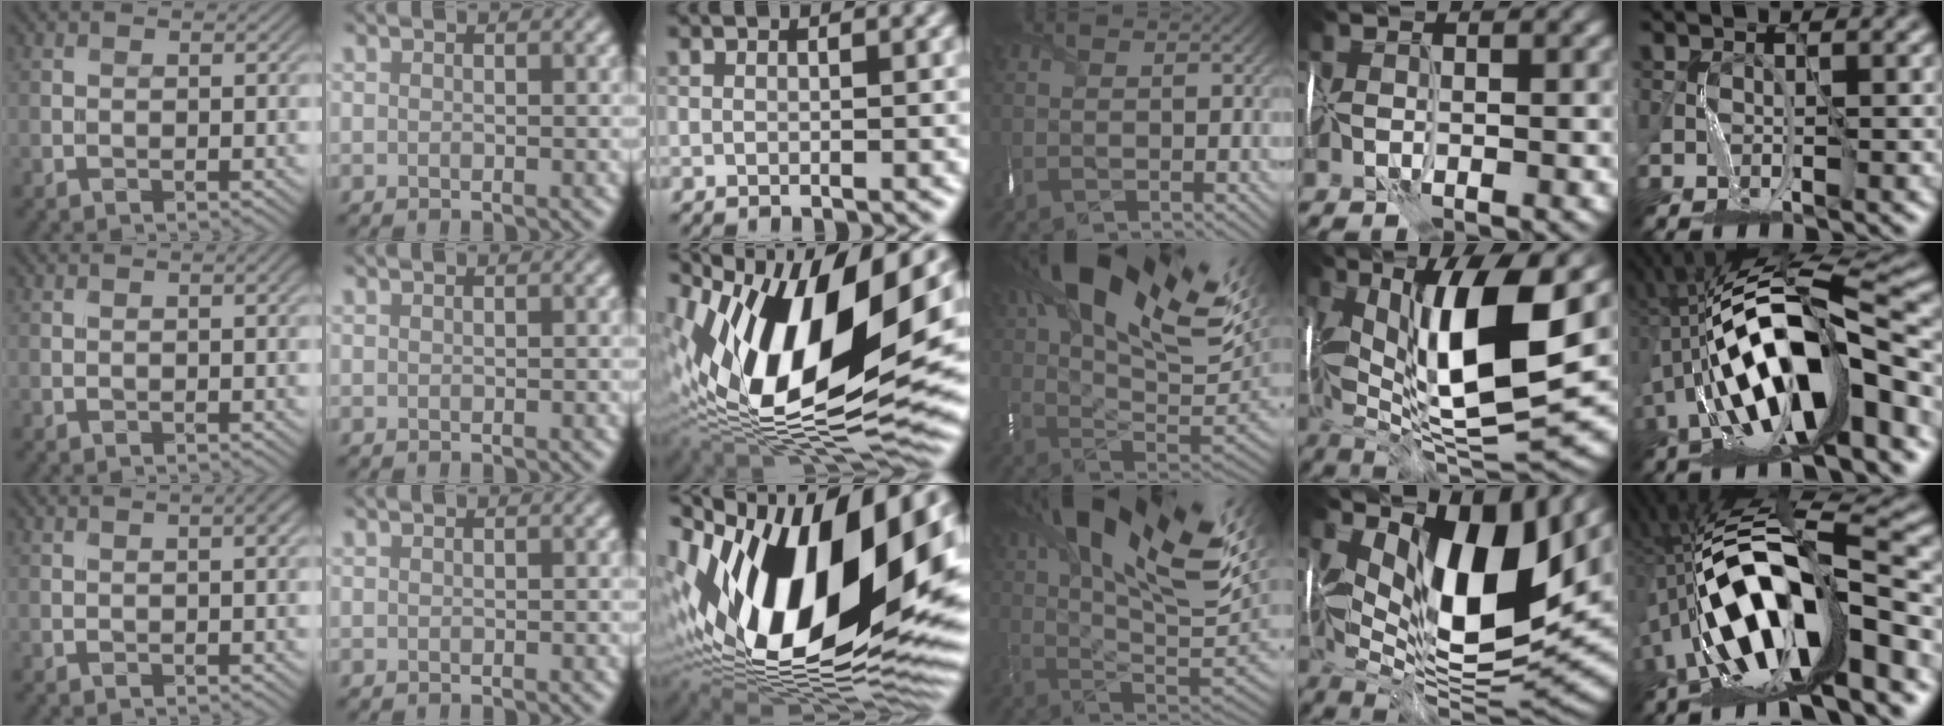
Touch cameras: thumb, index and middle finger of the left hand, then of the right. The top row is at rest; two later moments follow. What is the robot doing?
{"motion": "wrap", "object": "thread"}